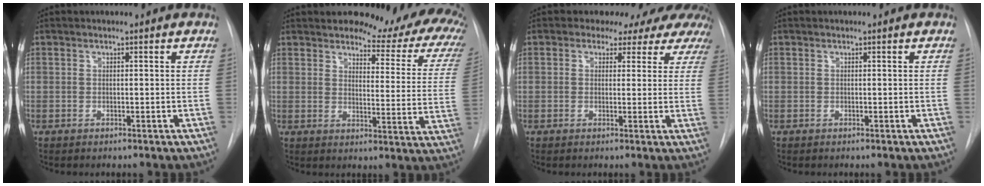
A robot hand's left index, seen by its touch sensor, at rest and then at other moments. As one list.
[{"total": 16.6, "force": [13.7, 5.2, 7.7], "torque": [-0.071, -0.044, 0.139]}, {"total": 12.3, "force": [10.8, 5.3, 2.4], "torque": [-0.010, 0.012, 0.094]}, {"total": 0.0}]